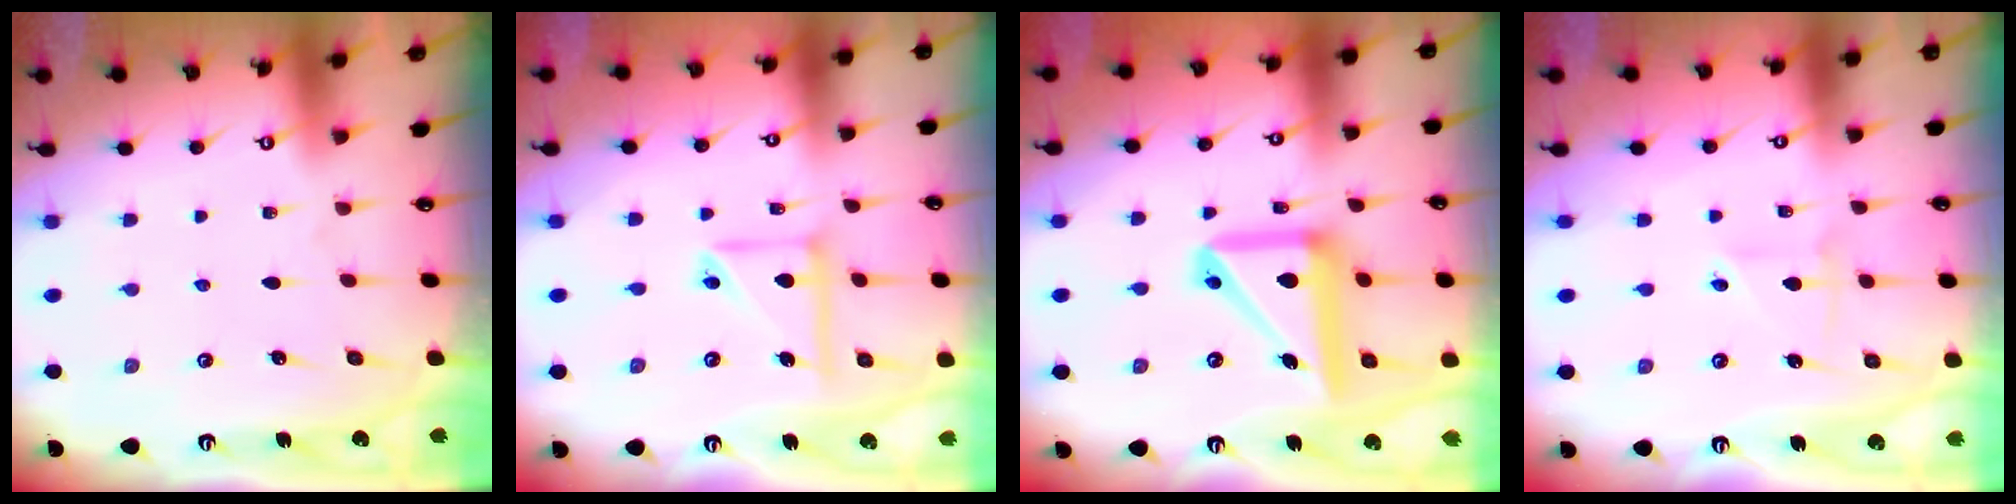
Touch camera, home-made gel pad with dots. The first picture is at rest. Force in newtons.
{"total": 10.1, "press": 10.0, "slide": 0.9}
{"total": 16.1, "press": 16.0, "slide": 2.1}
{"total": 2.6, "press": 2.4, "slide": 0.9}